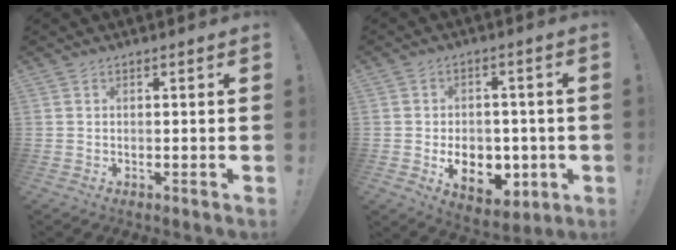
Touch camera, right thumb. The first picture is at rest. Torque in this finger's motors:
{"motor_torque": [1.34, 1.93, 0.76, -0.82, 0.05]}